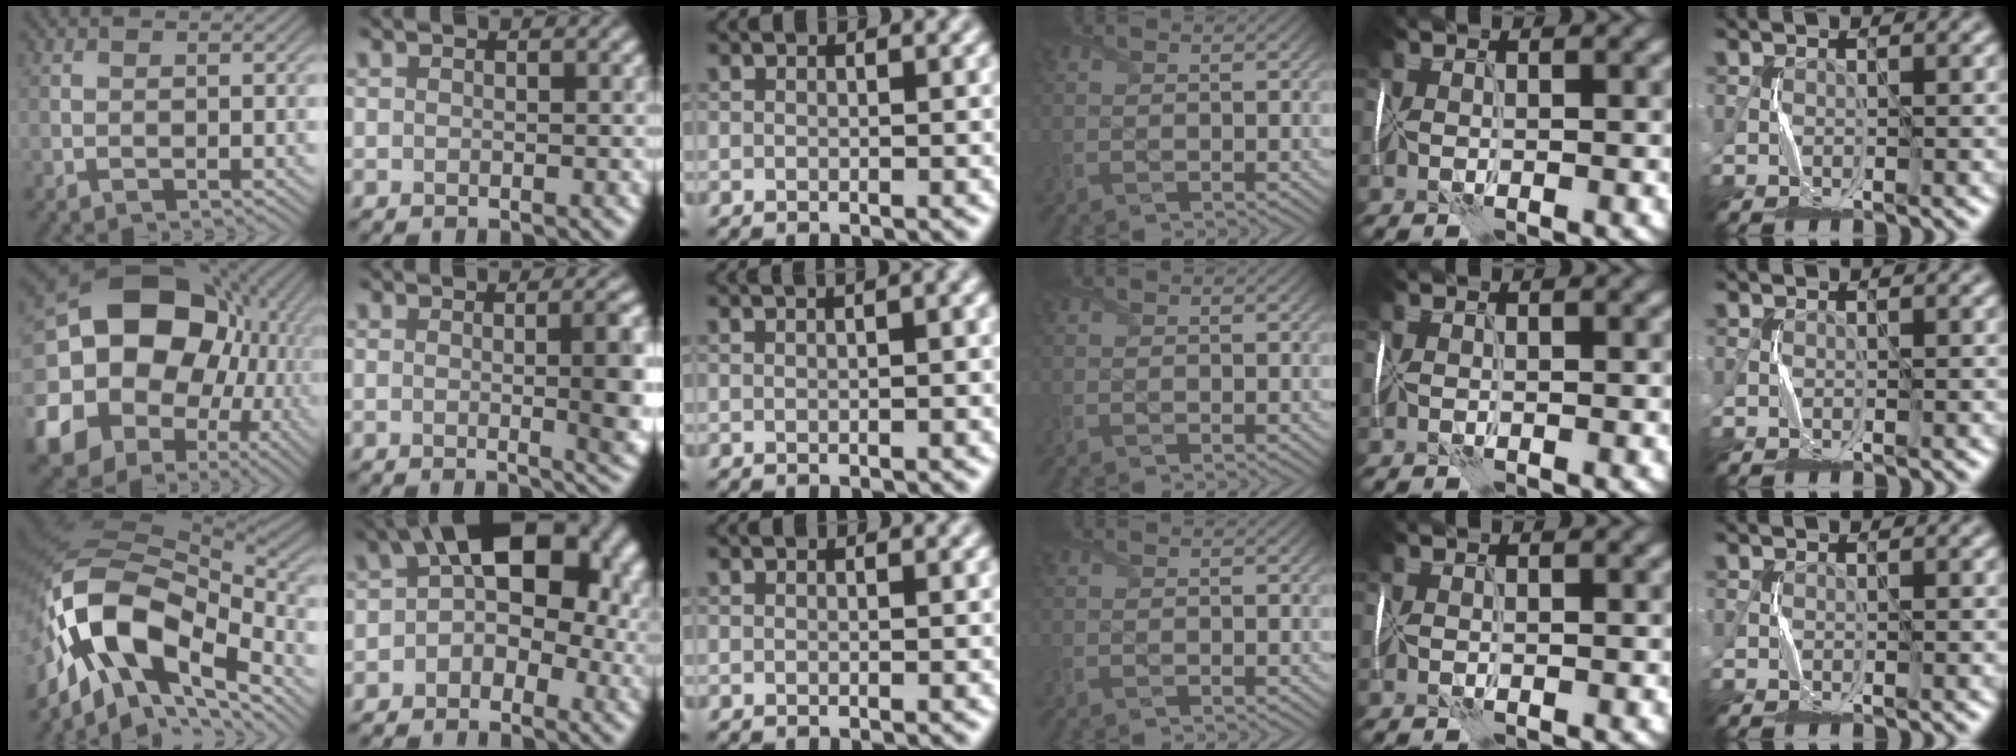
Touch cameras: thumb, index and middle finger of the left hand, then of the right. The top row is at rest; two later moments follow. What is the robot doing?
{"motion": "wrap", "object": "plastic wrap"}